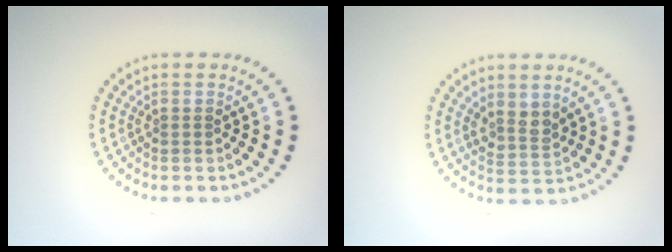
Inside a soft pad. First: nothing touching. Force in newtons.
{"total": 2.1, "press": 1.8, "slide": 1.1}